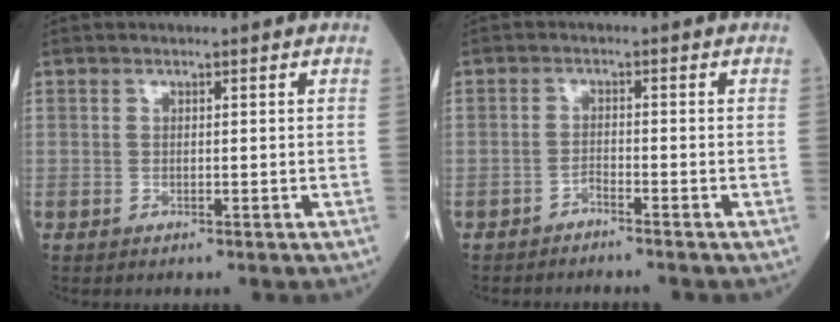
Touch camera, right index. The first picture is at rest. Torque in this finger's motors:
{"motor_torque": [0.10, 0.00, 0.01, -0.01]}